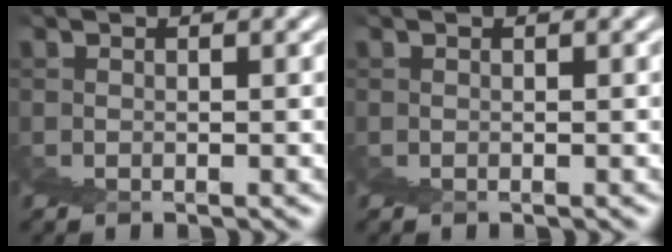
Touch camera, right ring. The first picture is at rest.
{"total": 0.0}